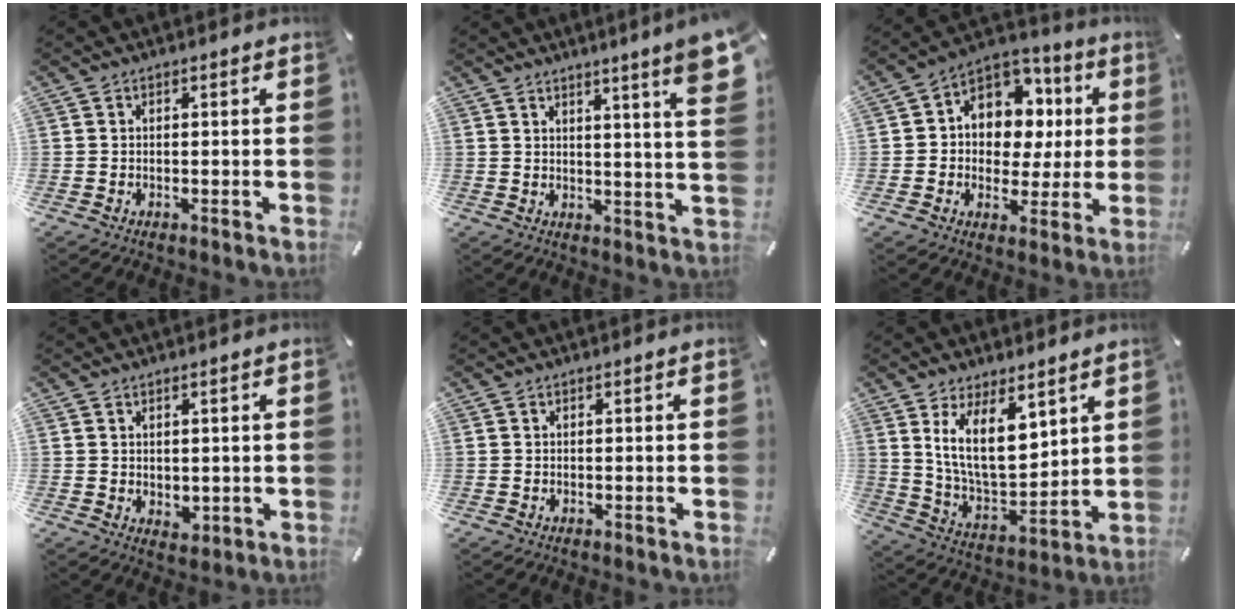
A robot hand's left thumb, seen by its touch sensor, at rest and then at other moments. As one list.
[{"total": 9.5, "force": [5.6, 0.1, 7.7], "torque": [-0.115, -0.039, 0.089]}, {"total": 10.5, "force": [2.7, 9.4, 3.7], "torque": [-0.061, -0.027, 0.056]}, {"total": 2.4, "force": [1.0, 2.0, 0.7], "torque": [0.002, -0.003, 0.016]}, {"total": 0.0}, {"total": 15.5, "force": [8.0, 8.0, 10.6], "torque": [-0.207, -0.051, 0.143]}]